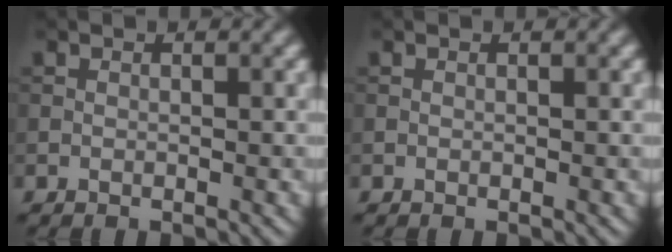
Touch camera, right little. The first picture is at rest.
{"total": 0.0}